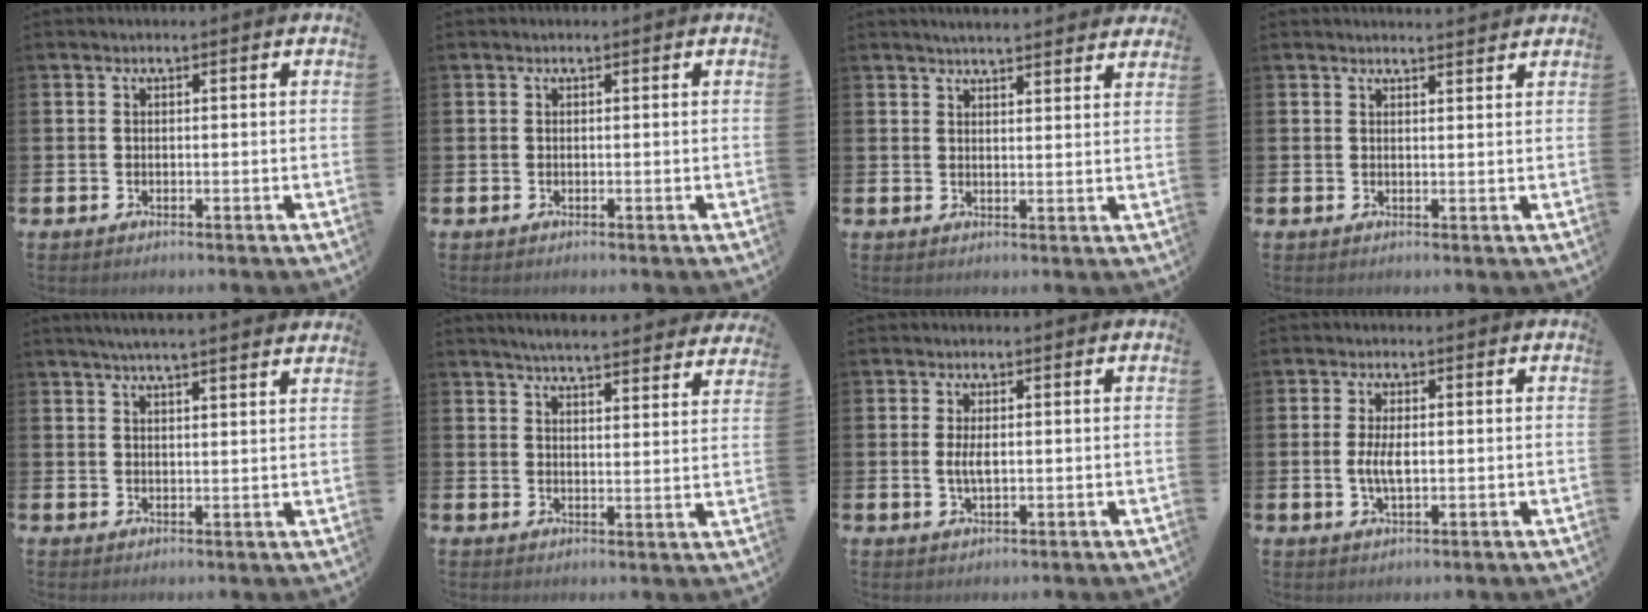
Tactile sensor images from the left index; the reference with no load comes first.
{"total": 0.0}
{"total": 3.7, "force": [3.7, 0.1, 0.6], "torque": [-0.016, -0.017, 0.067]}
{"total": 1.8, "force": [1.8, 0.0, -0.1], "torque": [0.011, -0.012, 0.031]}
{"total": 4.1, "force": [3.9, -0.5, 1.1], "torque": [-0.027, -0.014, 0.070]}
{"total": 5.2, "force": [5.1, 0.1, 0.9], "torque": [-0.022, -0.035, 0.088]}
{"total": 2.6, "force": [0.2, 1.0, 2.3], "torque": [-0.046, 0.003, 0.002]}
{"total": 3.6, "force": [0.0, 1.5, 3.2], "torque": [-0.069, 0.002, -0.004]}